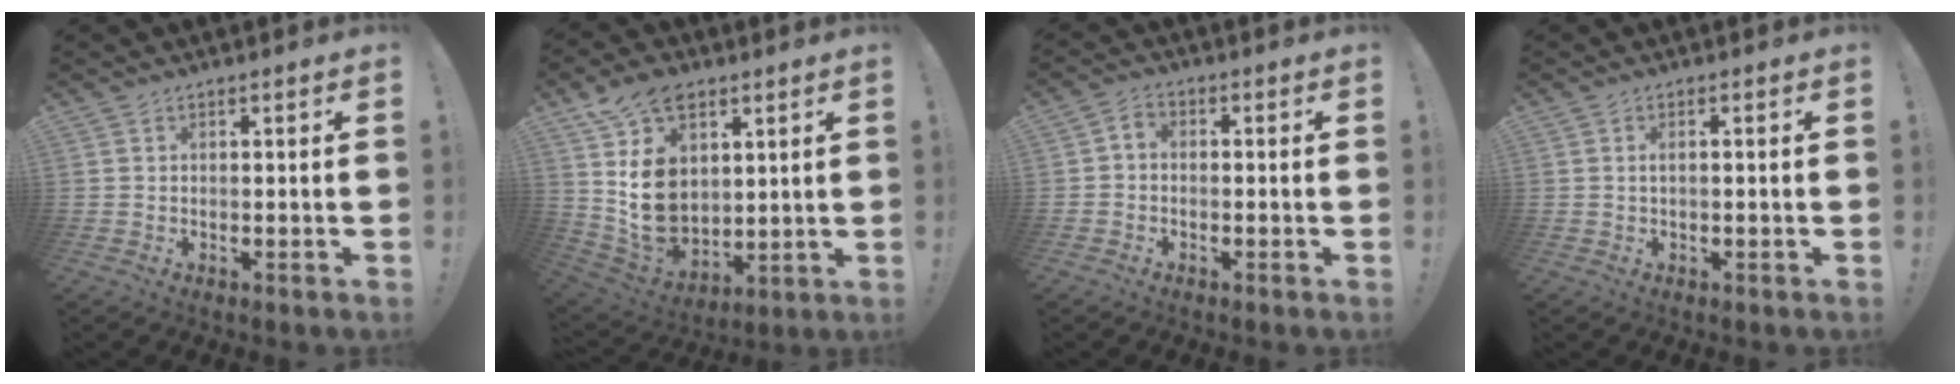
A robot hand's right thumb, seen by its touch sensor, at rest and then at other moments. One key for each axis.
{"total": 18.4, "fx": 6.1, "fy": 13.1, "fz": 11.4, "tx": -0.220, "ty": -0.039, "tz": 0.114}
{"total": 2.4, "fx": -1.1, "fy": 1.7, "fz": 1.4, "tx": -0.030, "ty": 0.013, "tz": -0.018}
{"total": 1.2, "fx": 0.0, "fy": 0.3, "fz": 1.2, "tx": -0.023, "ty": 0.004, "tz": 0.000}